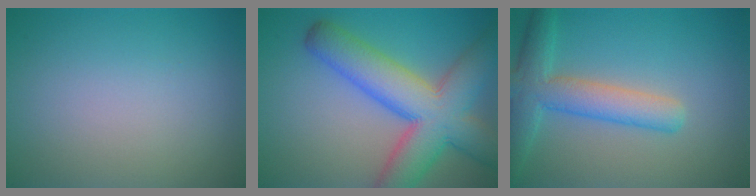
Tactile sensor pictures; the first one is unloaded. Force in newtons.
{"total": 10.1, "press": 10.1, "slide": 0.5}
{"total": 5.1, "press": 5.1, "slide": 0.2}